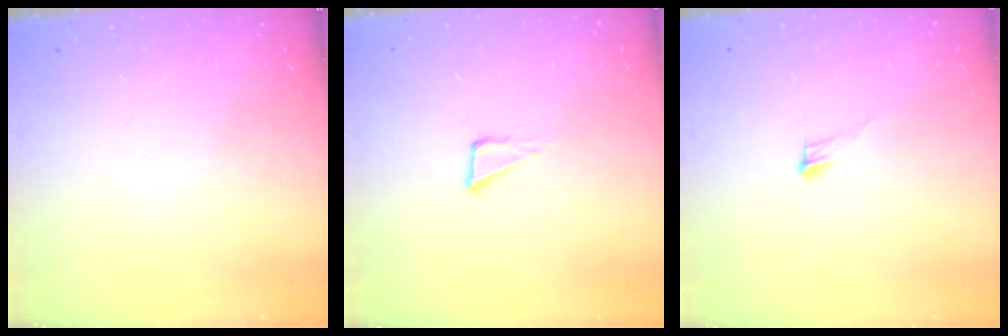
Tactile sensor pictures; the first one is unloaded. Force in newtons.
{"total": 3.8, "press": 3.7, "slide": 0.9}
{"total": 3.7, "press": 3.7, "slide": 0.3}